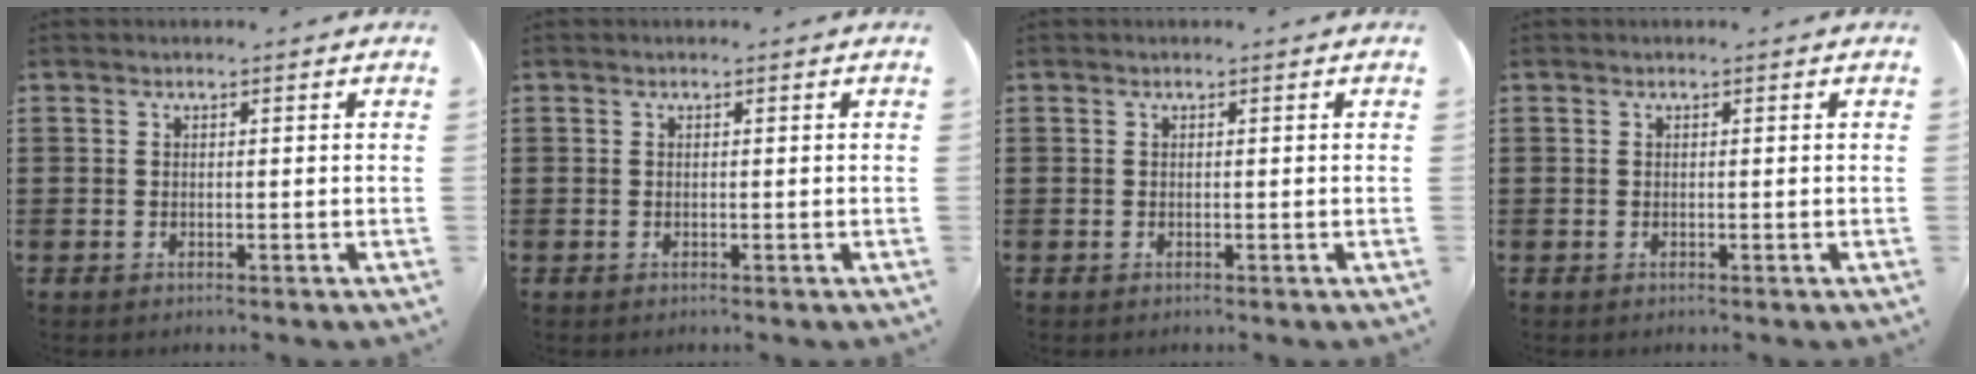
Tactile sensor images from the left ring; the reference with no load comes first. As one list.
[{"total": 0.0}, {"total": 0.0}, {"total": 0.0}]